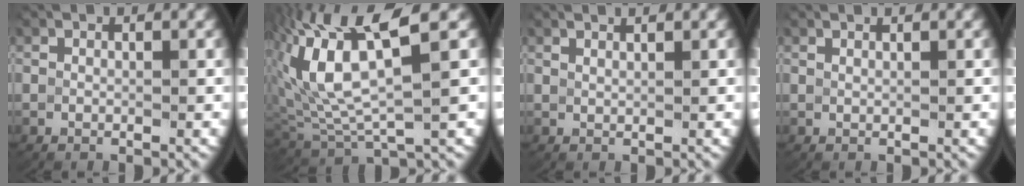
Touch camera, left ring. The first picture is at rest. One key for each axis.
{"total": 10.3, "fx": 2.7, "fy": 4.9, "fz": 8.7, "tx": -0.194, "ty": -0.002, "tz": 0.057}
{"total": 1.4, "fx": 1.2, "fy": -0.4, "fz": 0.4, "tx": -0.008, "ty": -0.003, "tz": 0.027}
{"total": 0.8, "fx": 0.6, "fy": -0.4, "fz": 0.2, "tx": -0.004, "ty": -0.002, "tz": 0.015}